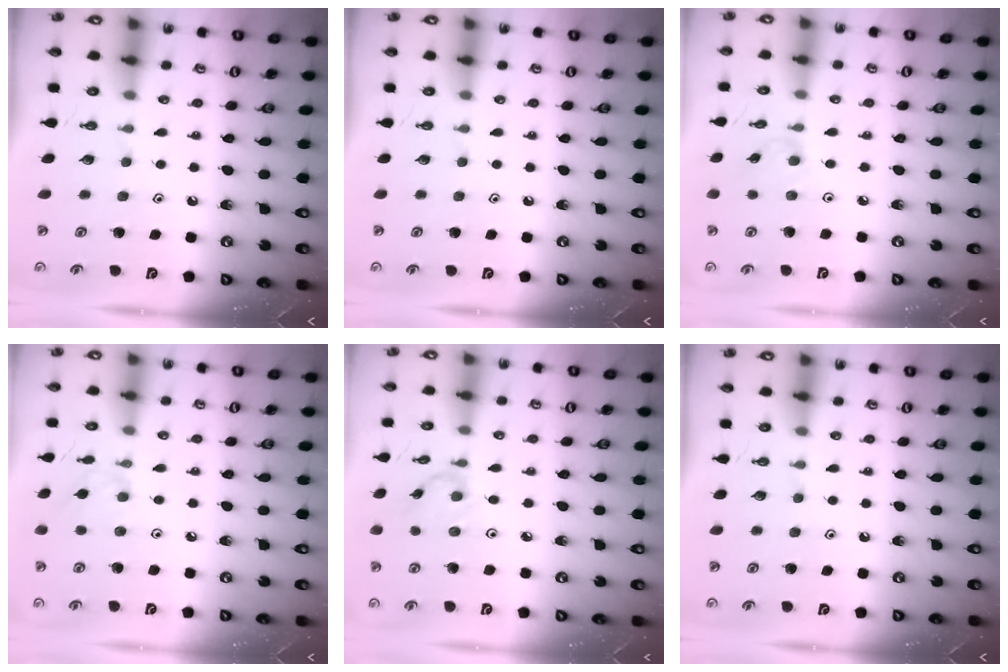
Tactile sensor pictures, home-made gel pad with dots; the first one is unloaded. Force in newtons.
{"total": 0.0}
{"total": 1.6, "press": 1.5, "slide": 0.4}
{"total": 1.4, "press": 1.4, "slide": 0.4}
{"total": 1.0, "press": 1.0, "slide": 0.3}
{"total": 0.0}